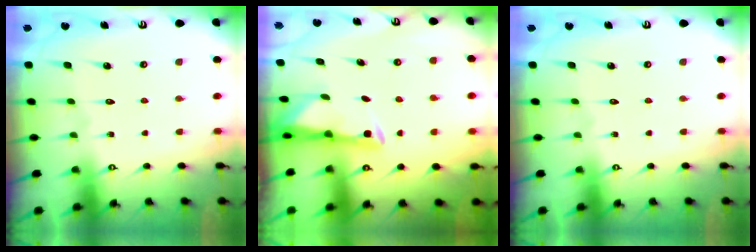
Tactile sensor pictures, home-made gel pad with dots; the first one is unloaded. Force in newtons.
{"total": 3.1, "press": 3.0, "slide": 0.5}
{"total": 0.0}